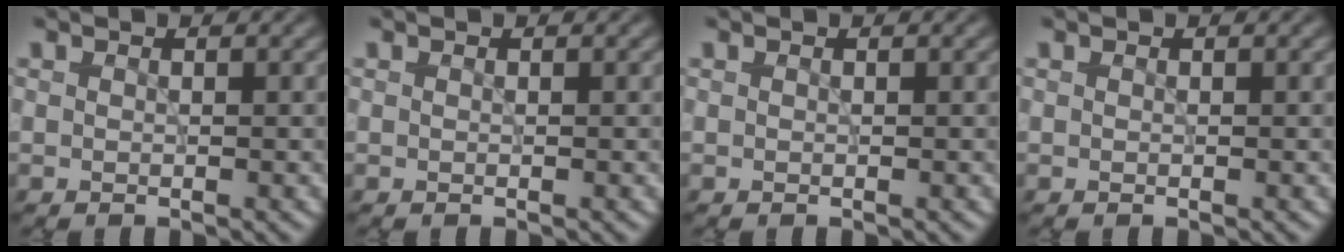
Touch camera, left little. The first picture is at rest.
{"total": 0.0}
{"total": 0.0}
{"total": 0.0}